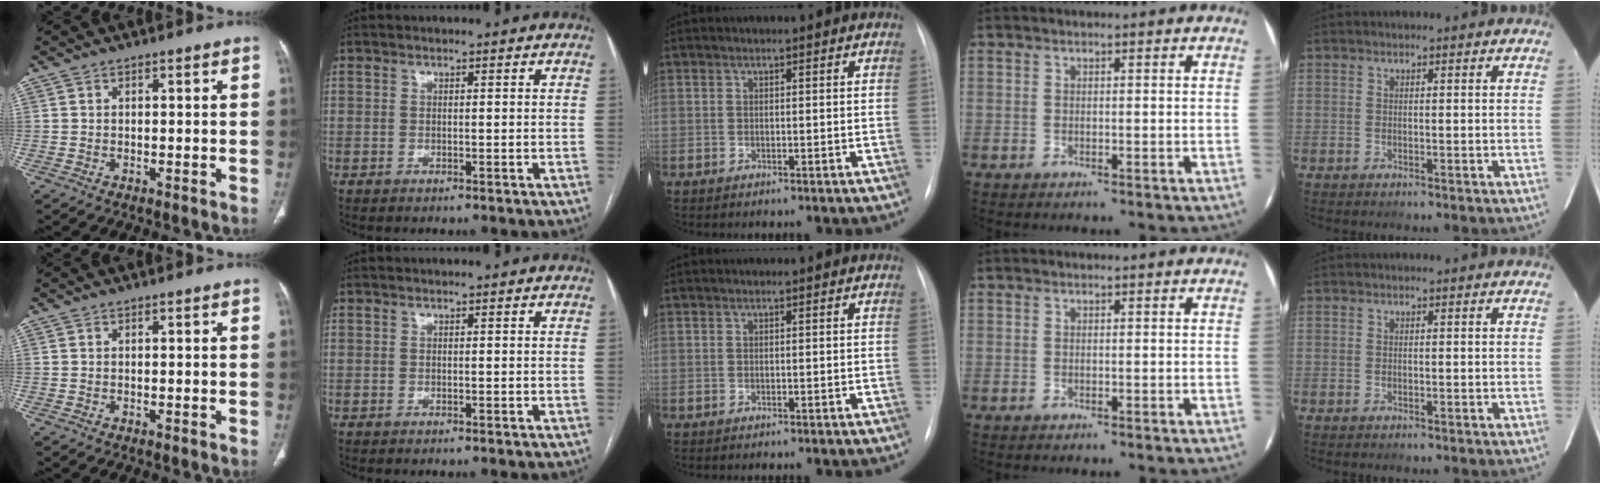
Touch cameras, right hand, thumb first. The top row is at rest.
{}